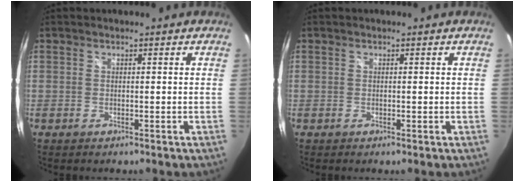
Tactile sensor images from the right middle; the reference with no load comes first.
{"total": 0.0}